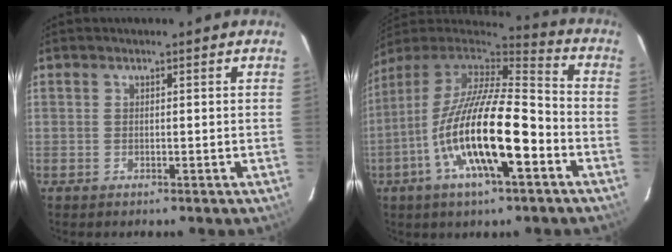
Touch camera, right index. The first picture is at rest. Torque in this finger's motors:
{"motor_torque": [1.67, -0.47, 1.05, 0.21]}